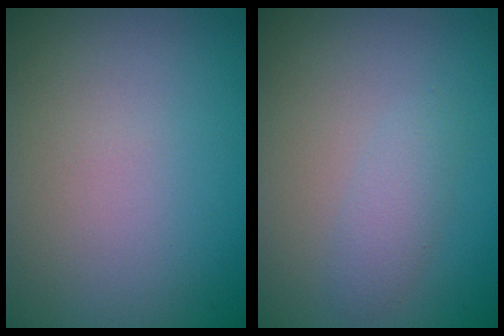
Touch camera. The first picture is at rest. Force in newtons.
{"total": 1.5, "press": 1.5, "slide": 0.1}